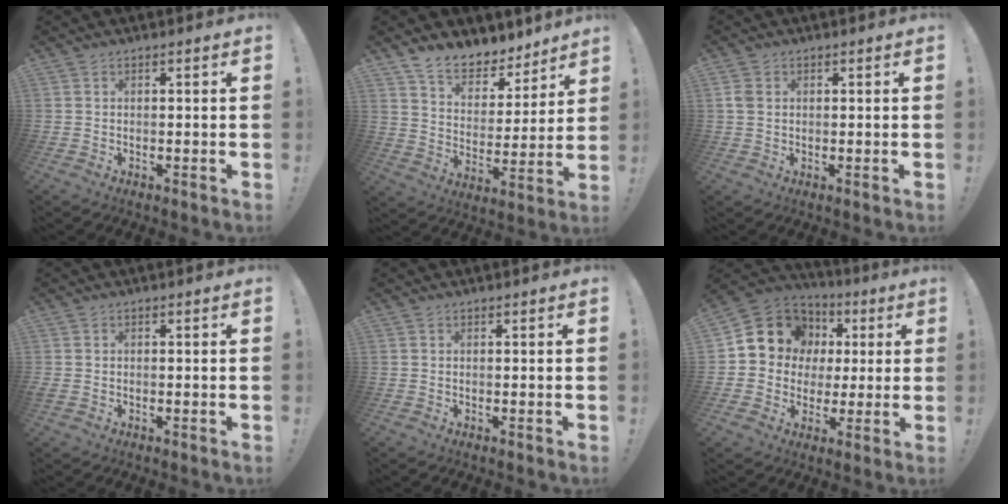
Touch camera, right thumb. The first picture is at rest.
{"total": 10.3, "force": [8.9, 4.4, 2.9], "torque": [-0.053, -0.074, 0.165]}
{"total": 3.1, "force": [0.9, 2.4, 1.7], "torque": [-0.034, 0.006, 0.019]}
{"total": 0.5, "force": [-0.1, 0.1, 0.5], "torque": [-0.018, 0.002, 0.001]}
{"total": 0.0}
{"total": 12.3, "force": [4.1, 10.9, 4.0], "torque": [-0.056, -0.022, 0.091]}